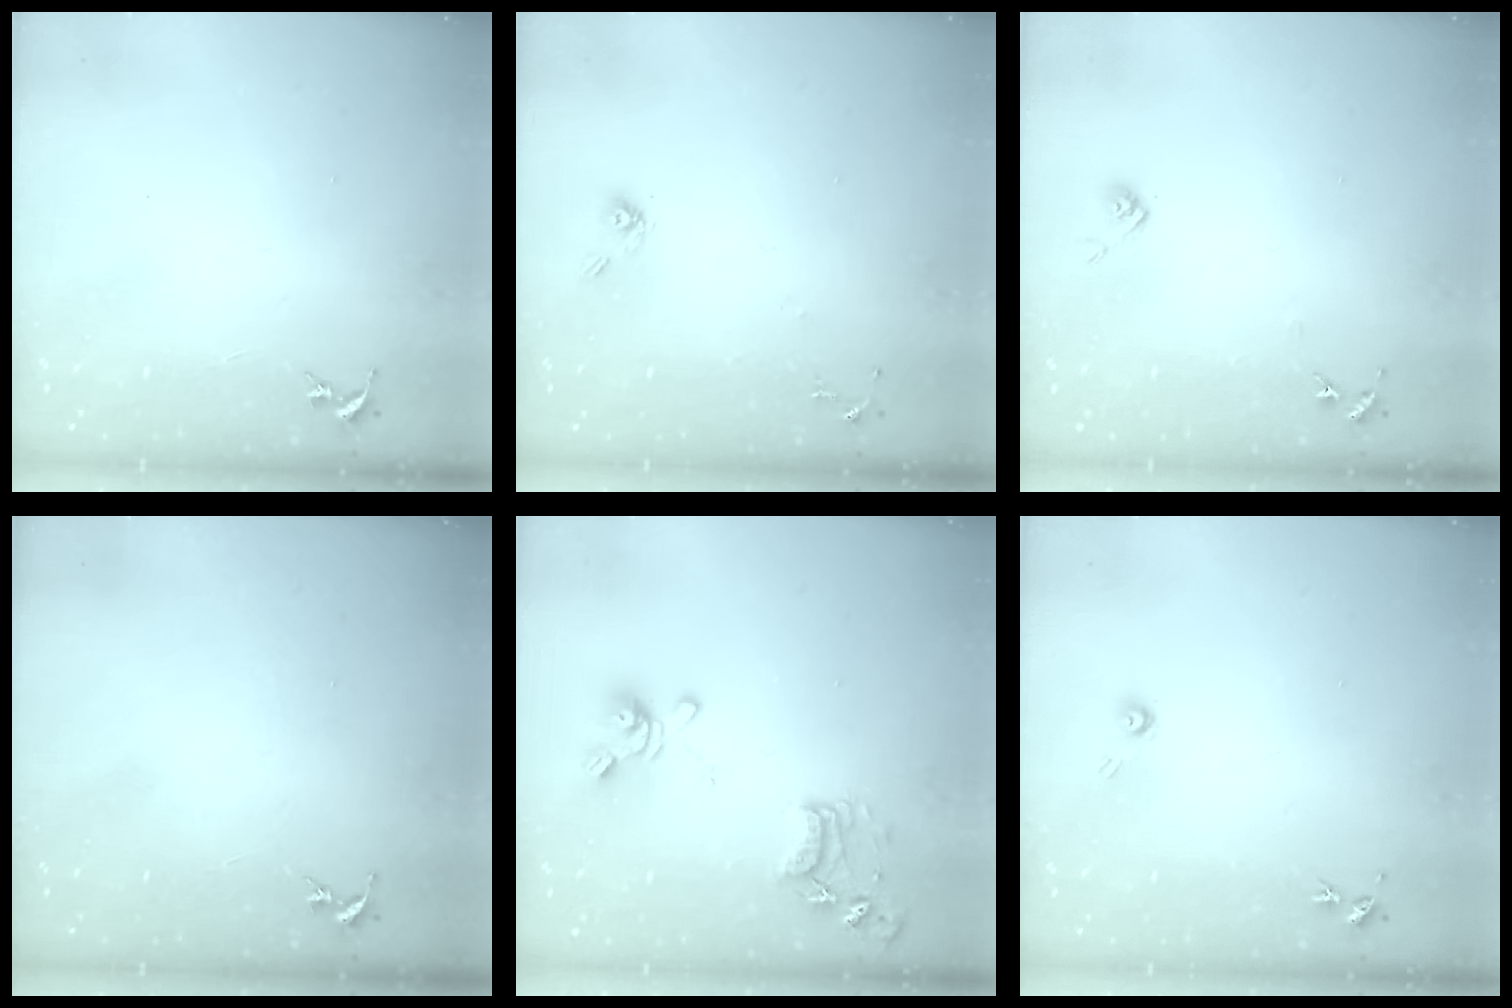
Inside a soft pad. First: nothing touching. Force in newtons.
{"total": 6.5, "press": 6.4, "slide": 1.5}
{"total": 6.2, "press": 6.2, "slide": 0.5}
{"total": 0.0}
{"total": 14.6, "press": 14.6, "slide": 1.4}
{"total": 4.3, "press": 4.3, "slide": 0.3}